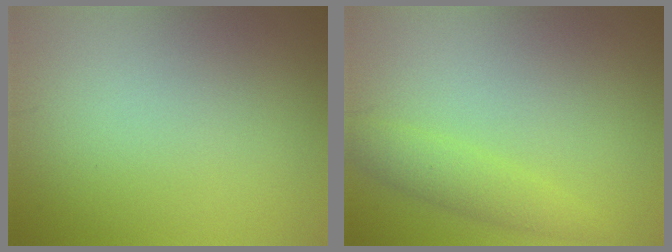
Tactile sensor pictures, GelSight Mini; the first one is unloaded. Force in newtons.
{"total": 2.3, "press": 2.3, "slide": 0.0}